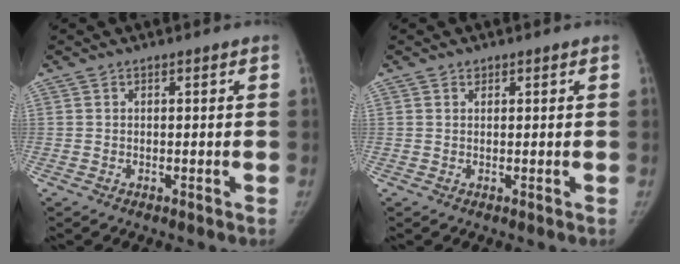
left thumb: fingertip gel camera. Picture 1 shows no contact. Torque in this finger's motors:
{"motor_torque": [0.15, -0.03, -0.03, -0.25, 0.04]}